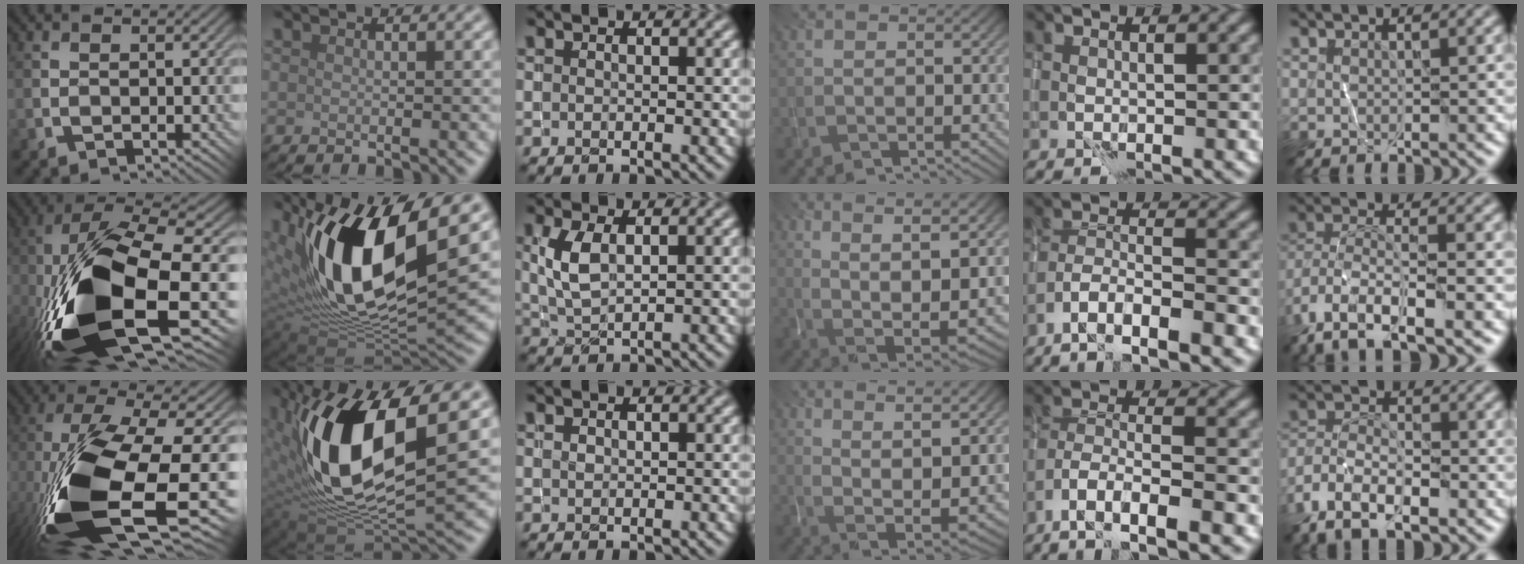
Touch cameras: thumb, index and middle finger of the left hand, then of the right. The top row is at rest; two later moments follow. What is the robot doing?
{"motion": "wrap", "object": "yarn"}